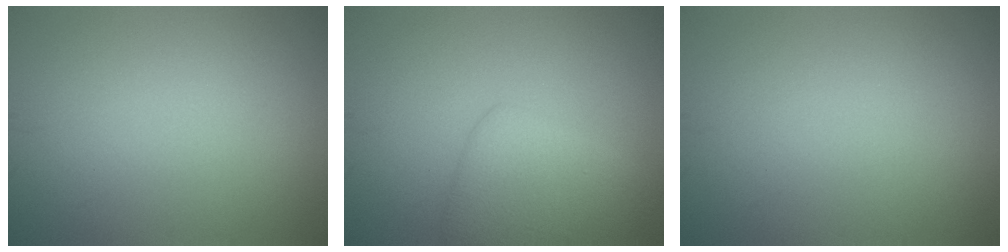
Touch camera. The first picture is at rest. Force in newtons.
{"total": 4.5, "press": 4.5, "slide": 0.2}
{"total": 0.0}